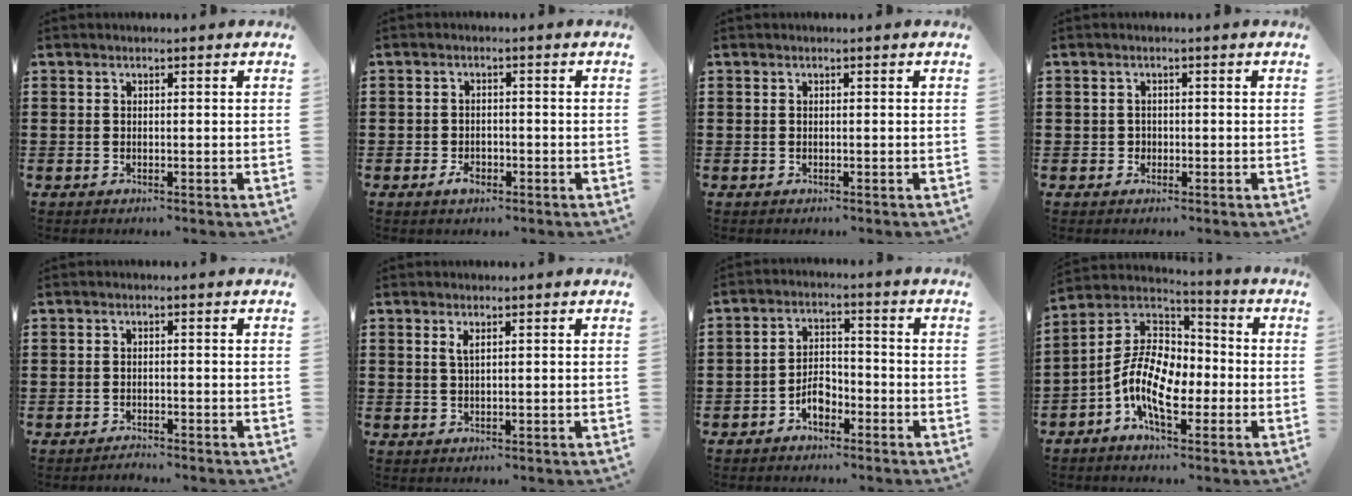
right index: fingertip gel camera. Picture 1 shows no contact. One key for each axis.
{"total": 2.0, "fx": -1.1, "fy": 1.2, "fz": 1.1, "tx": -0.023, "ty": 0.000, "tz": -0.022}
{"total": 0.0}
{"total": 1.0, "fx": -0.3, "fy": 0.9, "fz": 0.2, "tx": -0.007, "ty": 0.003, "tz": -0.007}
{"total": 1.2, "fx": -1.2, "fy": 0.0, "fz": 0.0, "tx": -0.004, "ty": 0.003, "tz": -0.024}
{"total": 1.4, "fx": 0.7, "fy": 0.4, "fz": 1.2, "tx": -0.025, "ty": 0.004, "tz": 0.011}
{"total": 4.2, "fx": -2.5, "fy": 2.3, "fz": 2.4, "tx": -0.044, "ty": 0.007, "tz": -0.047}
{"total": 11.1, "fx": -3.6, "fy": 5.8, "fz": 8.8, "tx": -0.211, "ty": -0.007, "tz": -0.077}